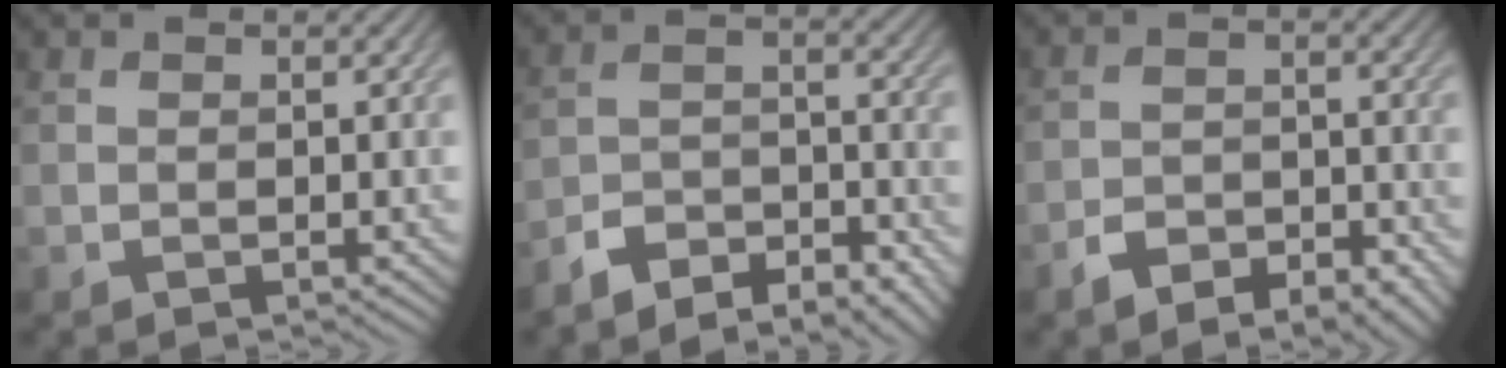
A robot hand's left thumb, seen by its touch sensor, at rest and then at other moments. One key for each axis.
{"total": 7.6, "fx": -6.6, "fy": 2.1, "fz": 3.2, "tx": -0.055, "ty": 0.001, "tz": -0.122}
{"total": 7.3, "fx": -5.1, "fy": 3.1, "fz": 4.1, "tx": -0.062, "ty": -0.007, "tz": -0.089}